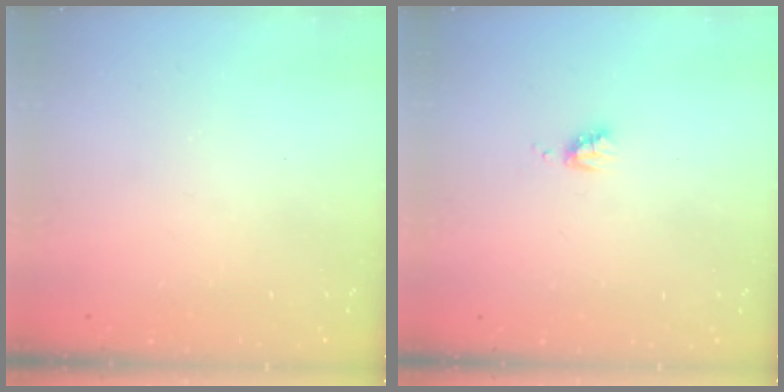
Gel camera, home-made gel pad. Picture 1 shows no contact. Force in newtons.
{"total": 3.7, "press": 3.7, "slide": 0.4}